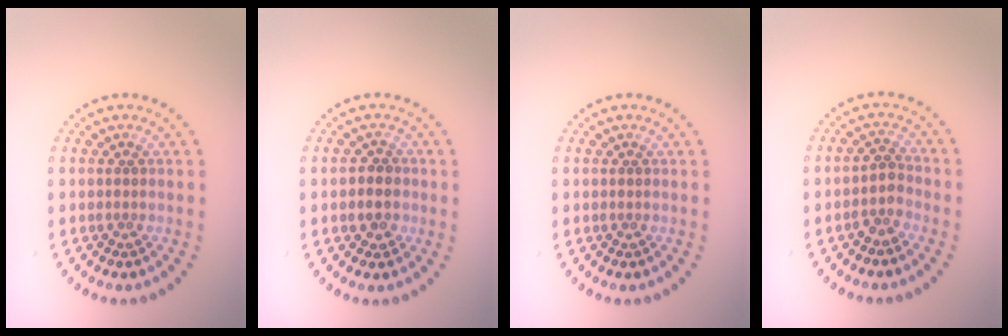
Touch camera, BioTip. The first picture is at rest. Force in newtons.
{"total": 2.3, "press": 2.2, "slide": 0.8}
{"total": 0.0}
{"total": 2.0, "press": 1.7, "slide": 1.1}